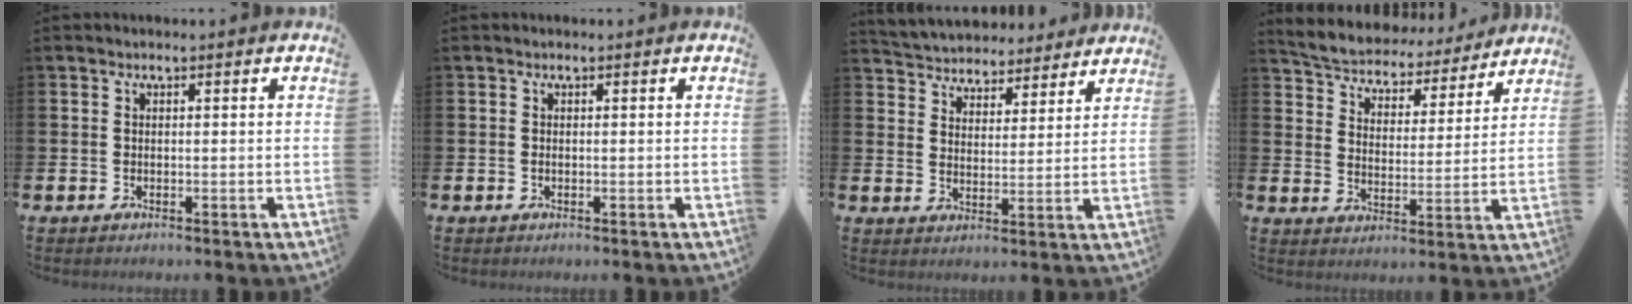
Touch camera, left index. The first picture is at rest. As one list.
[{"total": 0.0}, {"total": 5.0, "force": [4.7, 1.5, -0.4], "torque": [-0.024, -0.034, 0.082]}, {"total": 5.7, "force": [5.6, 1.4, 0.3], "torque": [-0.034, -0.049, 0.093]}]